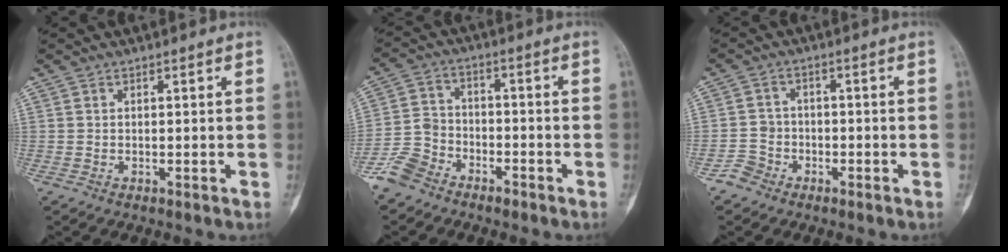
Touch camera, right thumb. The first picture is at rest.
{"total": 7.3, "force": [-5.5, 4.3, 2.0], "torque": [-0.034, 0.027, -0.120]}
{"total": 3.7, "force": [-2.3, 2.8, 0.2], "torque": [0.014, 0.020, -0.051]}